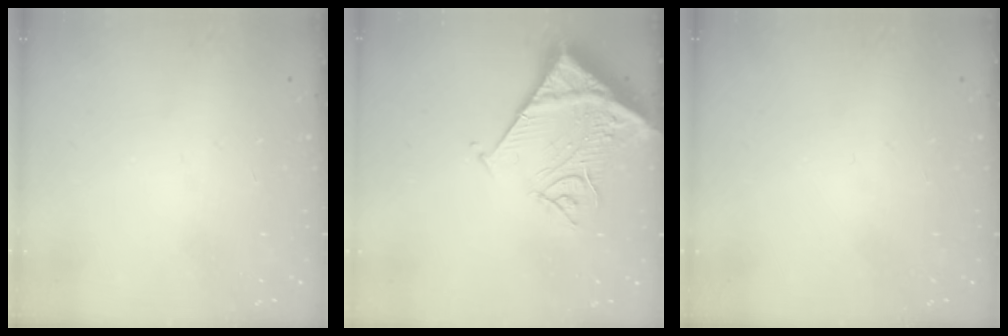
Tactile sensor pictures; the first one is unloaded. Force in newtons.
{"total": 13.5, "press": 13.4, "slide": 1.8}
{"total": 0.0}